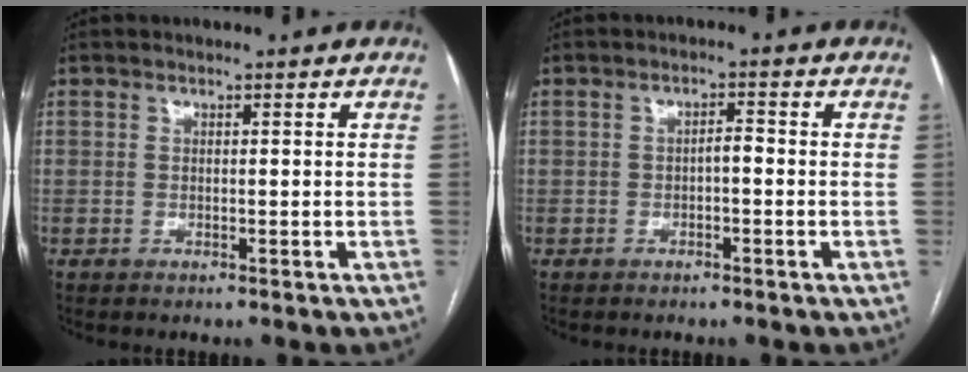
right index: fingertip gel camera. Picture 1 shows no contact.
{"total": 1.8, "force": [-0.5, 0.6, 1.6], "torque": [-0.022, 0.005, -0.011]}